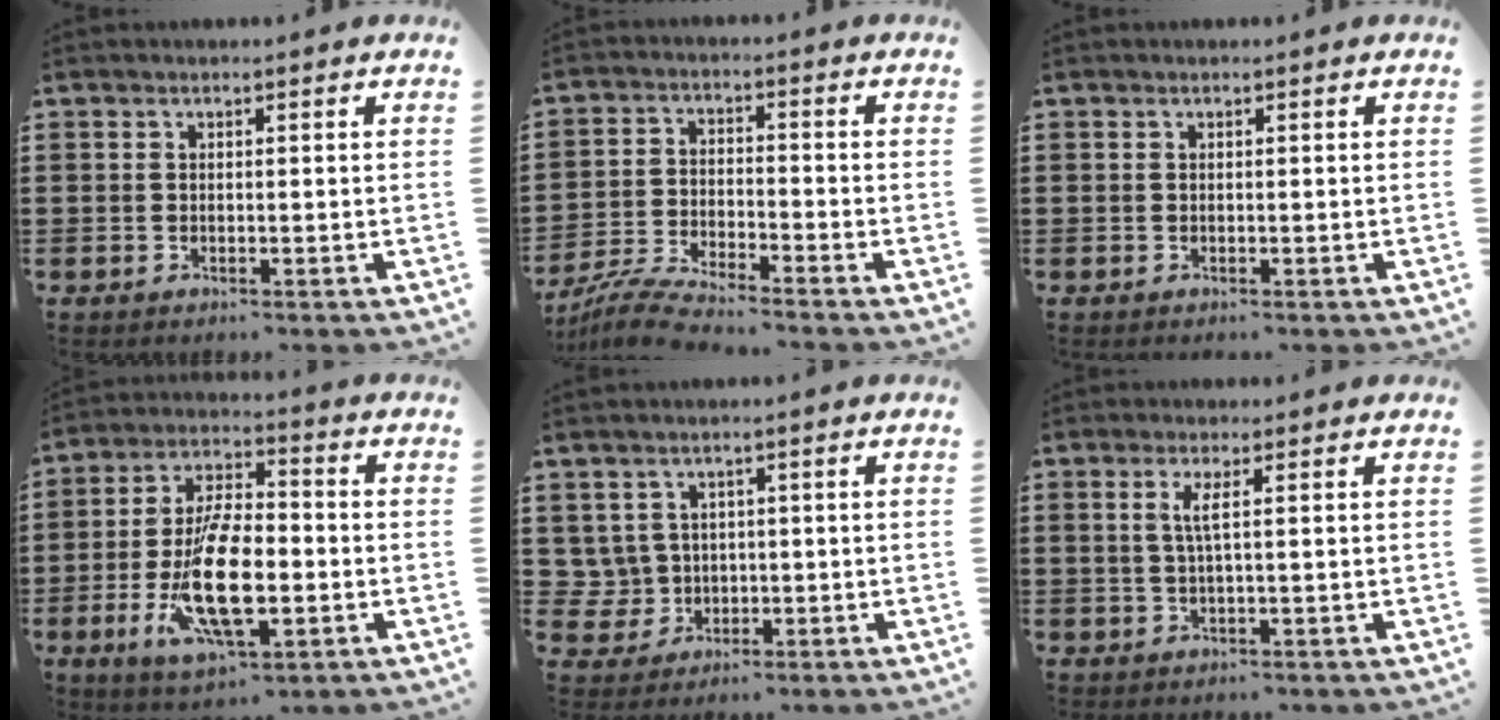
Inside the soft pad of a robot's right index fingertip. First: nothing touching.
{"total": 5.5, "force": [-5.3, 0.0, 1.6], "torque": [-0.045, -0.009, -0.105]}
{"total": 0.0}
{"total": 13.8, "force": [-3.3, 5.7, 12.1], "torque": [-0.254, -0.009, -0.058]}
{"total": 3.2, "force": [0.7, 3.1, 0.2], "torque": [-0.021, 0.010, 0.013]}
{"total": 2.5, "force": [0.5, -0.1, 2.4], "torque": [-0.049, -0.004, 0.008]}